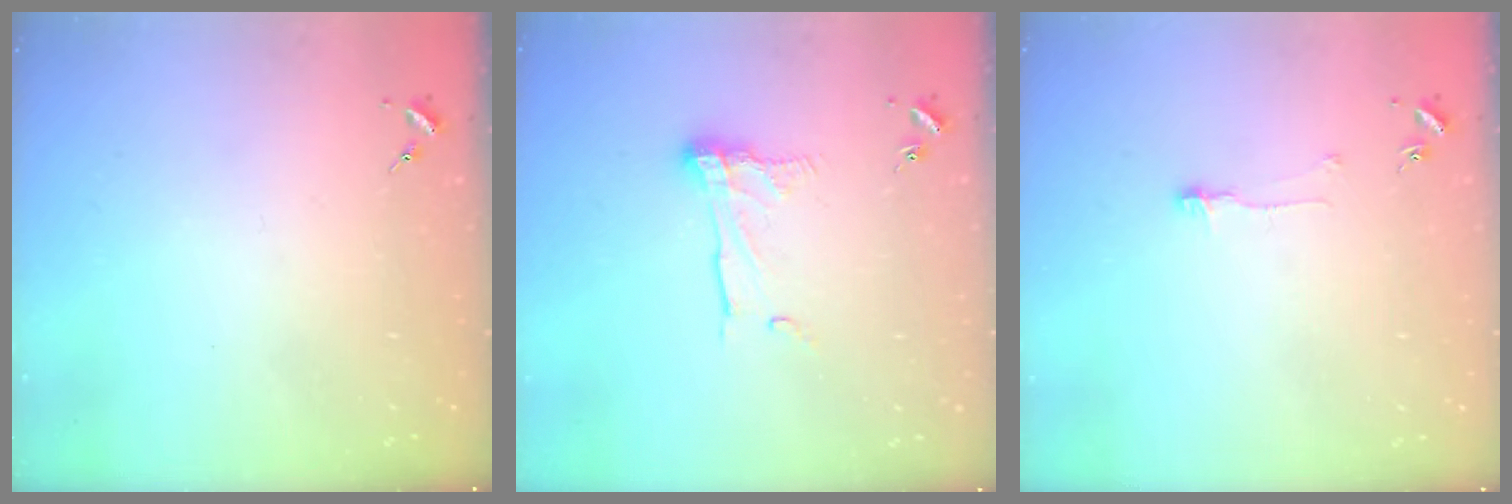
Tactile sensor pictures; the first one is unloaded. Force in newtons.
{"total": 11.1, "press": 11.0, "slide": 0.8}
{"total": 6.4, "press": 6.4, "slide": 0.4}